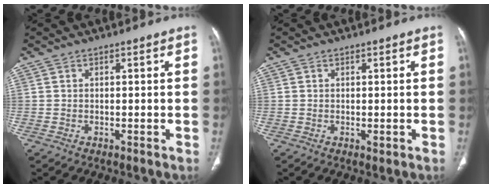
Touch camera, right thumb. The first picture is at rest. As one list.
[{"total": 0.8, "force": [-0.1, 0.4, 0.6], "torque": [-0.010, -0.003, 0.000]}]